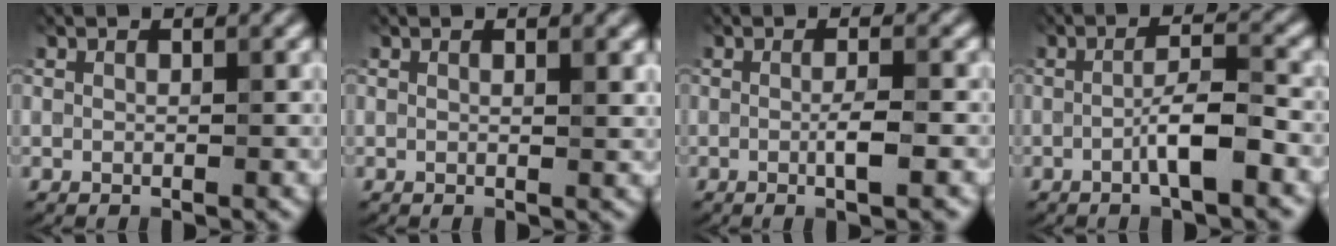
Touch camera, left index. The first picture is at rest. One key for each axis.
{"total": 1.2, "fx": 0.6, "fy": 0.3, "fz": 1.0, "tx": -0.017, "ty": 0.003, "tz": 0.010}
{"total": 2.3, "fx": -0.5, "fy": 0.0, "fz": 2.2, "tx": -0.042, "ty": 0.003, "tz": -0.009}
{"total": 3.7, "fx": -1.5, "fy": 0.2, "fz": 3.4, "tx": -0.063, "ty": 0.015, "tz": -0.032}